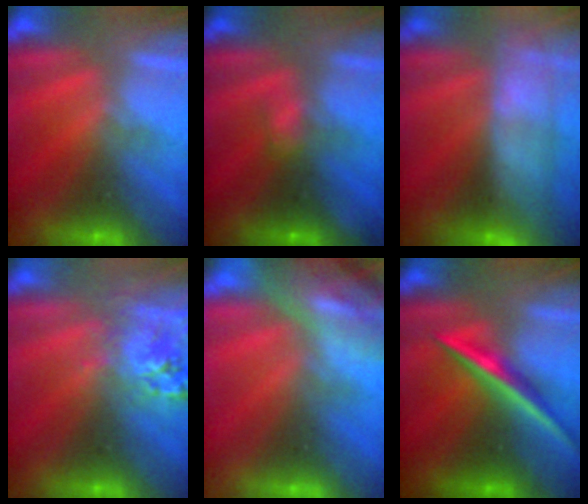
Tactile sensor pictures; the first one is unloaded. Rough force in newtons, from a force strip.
{"total": 1.8}
{"total": 9.1}
{"total": 2.8}
{"total": 8.2}
{"total": 1.9}